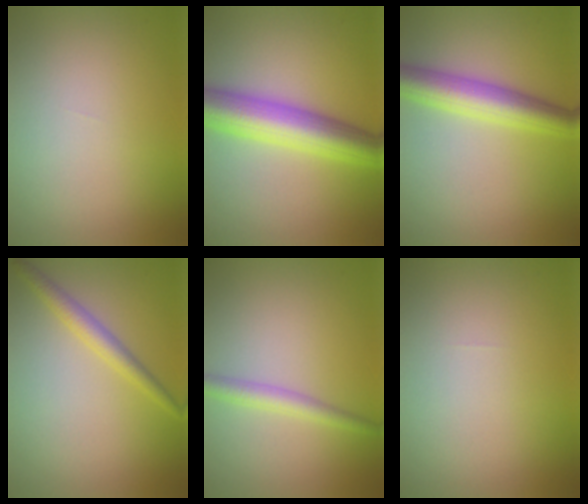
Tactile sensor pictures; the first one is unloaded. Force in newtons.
{"total": 8.0, "press": 8.0, "slide": 0.3}
{"total": 5.7, "press": 5.7, "slide": 0.1}
{"total": 2.2, "press": 2.2, "slide": 0.1}
{"total": 2.3, "press": 2.3, "slide": 0.0}
{"total": 0.0}